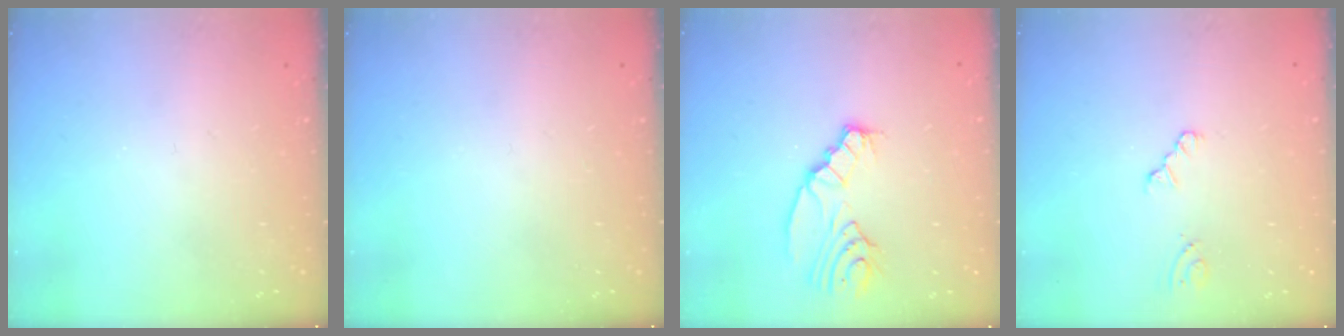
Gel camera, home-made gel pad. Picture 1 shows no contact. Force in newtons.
{"total": 0.0}
{"total": 6.8, "press": 6.8, "slide": 0.6}
{"total": 1.2, "press": 1.2, "slide": 0.2}